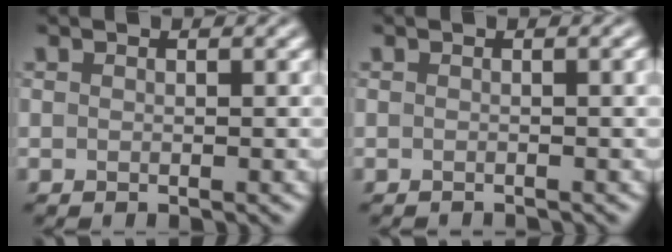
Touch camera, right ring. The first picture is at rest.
{"total": 1.6, "force": [-0.9, 0.5, 1.2], "torque": [-0.004, -0.001, -0.015]}